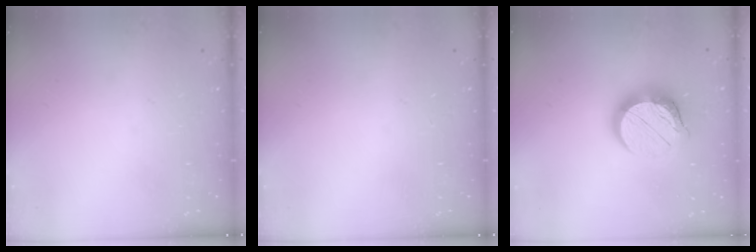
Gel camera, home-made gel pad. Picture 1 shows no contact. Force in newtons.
{"total": 0.0}
{"total": 12.4, "press": 12.3, "slide": 1.3}